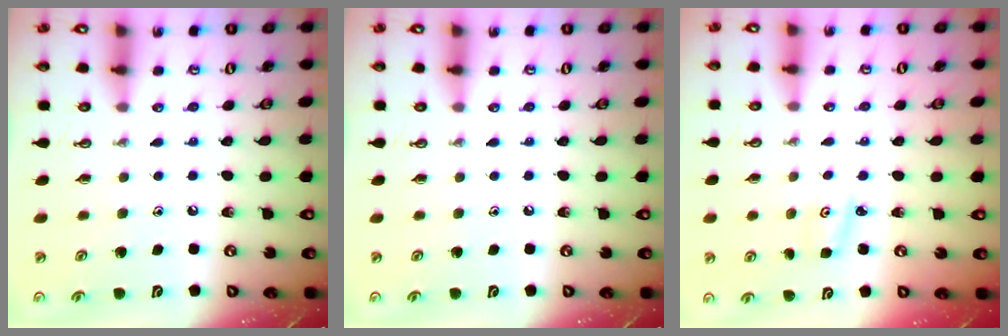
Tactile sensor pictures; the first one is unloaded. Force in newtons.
{"total": 0.0}
{"total": 2.9, "press": 2.9, "slide": 0.3}